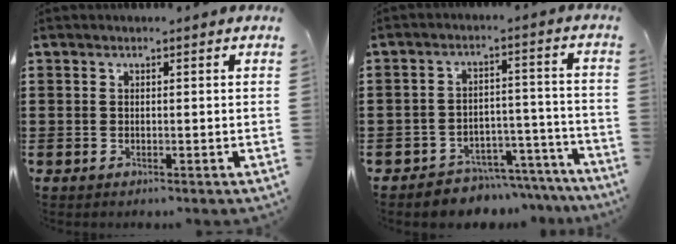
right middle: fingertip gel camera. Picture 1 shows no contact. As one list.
[{"total": 5.0, "force": [-4.9, 1.1, 0.3], "torque": [-0.009, 0.016, -0.099]}]